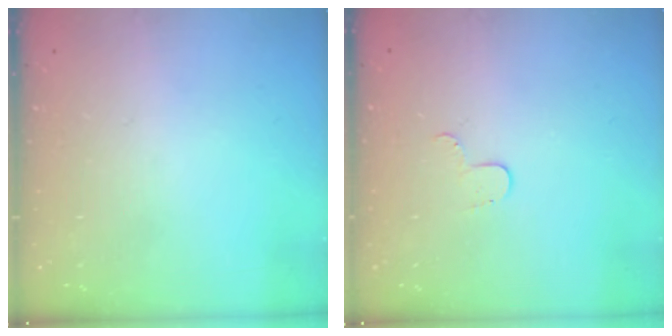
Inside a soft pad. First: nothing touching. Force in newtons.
{"total": 4.2, "press": 4.2, "slide": 0.4}